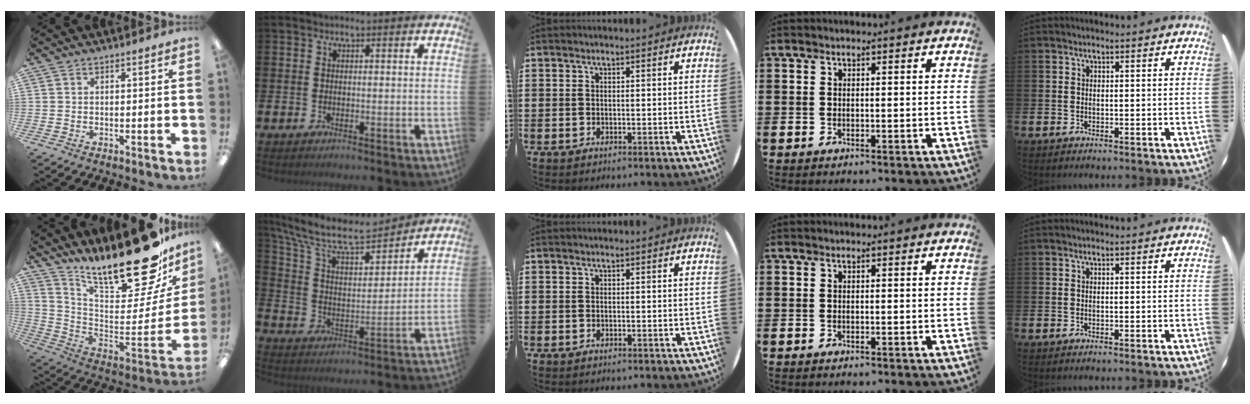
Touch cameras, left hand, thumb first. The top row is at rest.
{"thumb": {"total": 24.2, "force": [19.0, 7.2, 13.2], "torque": [-0.175, -0.146, 0.315]}, "index": {"total": 10.4, "force": [8.8, 3.1, 4.6], "torque": [-0.127, -0.055, 0.151]}}